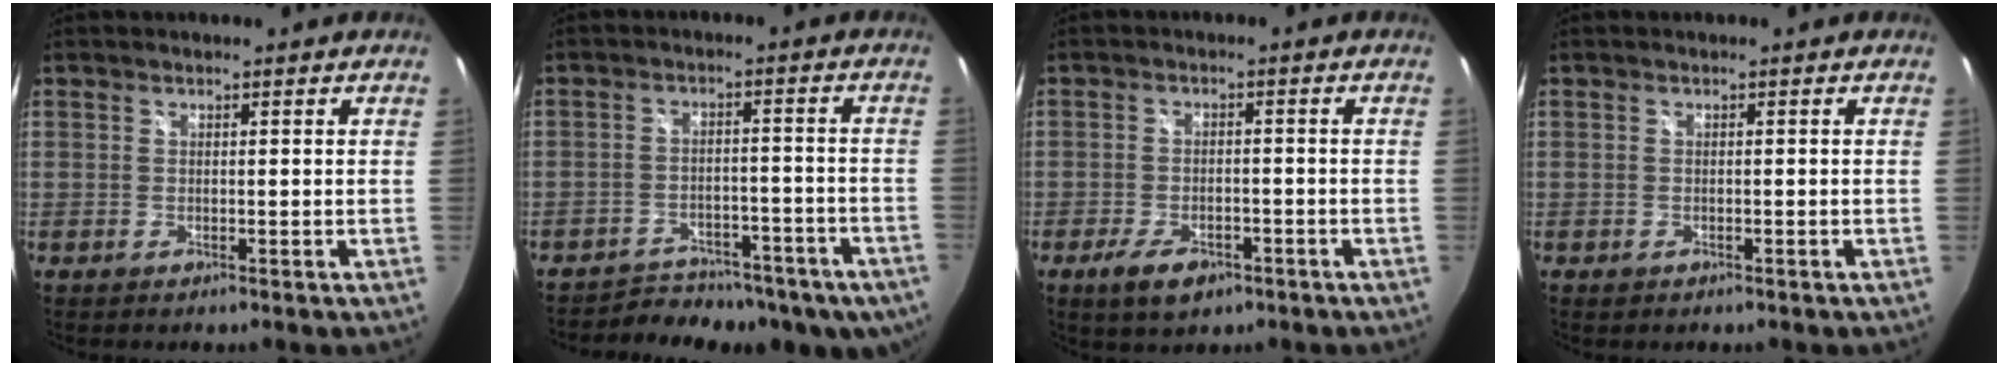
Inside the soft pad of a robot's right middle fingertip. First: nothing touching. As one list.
[{"total": 17.9, "force": [-14.3, 7.8, 7.2], "torque": [-0.127, 0.001, -0.169]}, {"total": 6.3, "force": [-3.8, 3.2, 4.0], "torque": [-0.090, -0.009, -0.061]}, {"total": 0.6, "force": [-0.3, 0.4, 0.3], "torque": [-0.005, -0.003, -0.005]}]